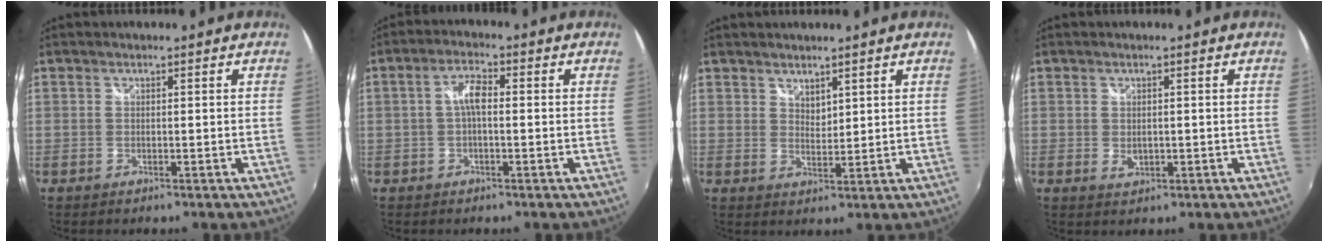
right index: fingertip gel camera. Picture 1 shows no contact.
{"total": 3.8, "force": [-0.2, 1.4, 3.5], "torque": [-0.069, 0.012, -0.004]}
{"total": 2.7, "force": [2.2, 1.2, 0.9], "torque": [-0.010, 0.000, 0.040]}
{"total": 2.0, "force": [-0.2, 1.6, 1.2], "torque": [-0.020, -0.003, -0.001]}